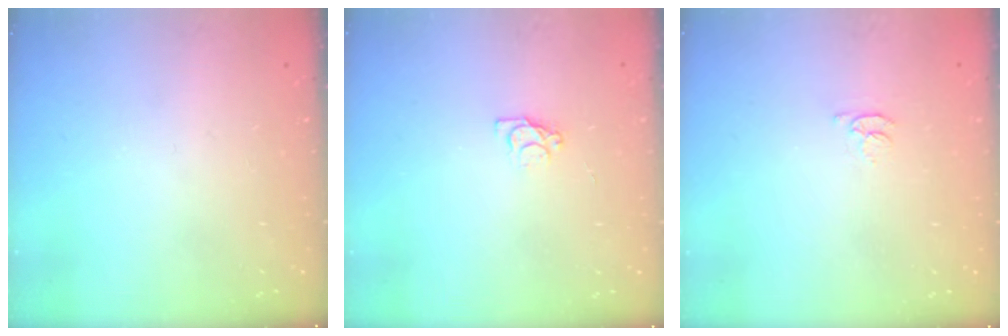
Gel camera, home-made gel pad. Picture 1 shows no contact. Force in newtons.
{"total": 4.1, "press": 4.1, "slide": 0.4}
{"total": 2.8, "press": 2.8, "slide": 0.4}